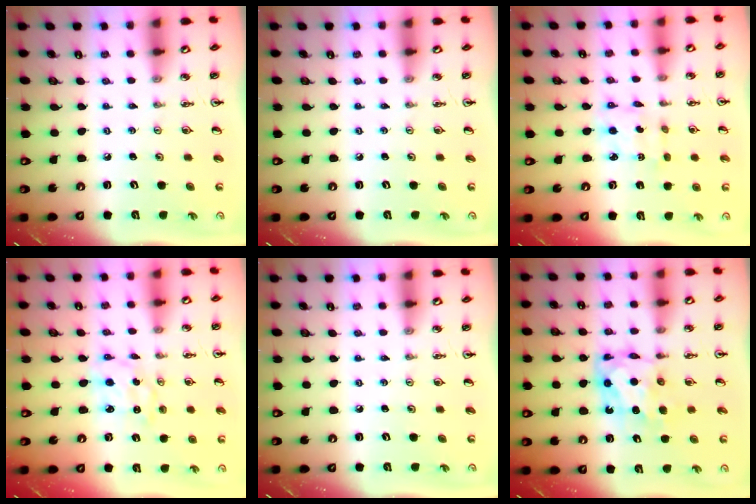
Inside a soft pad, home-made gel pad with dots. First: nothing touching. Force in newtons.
{"total": 0.0}
{"total": 2.4, "press": 2.4, "slide": 0.2}
{"total": 2.3, "press": 2.3, "slide": 0.2}
{"total": 0.0}
{"total": 7.1, "press": 7.1, "slide": 0.3}